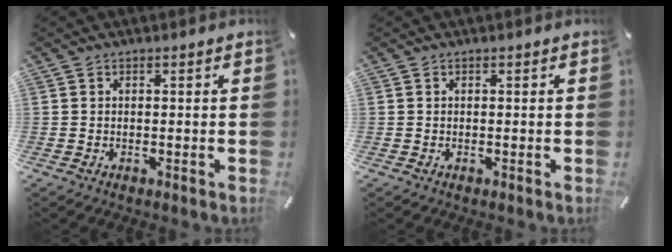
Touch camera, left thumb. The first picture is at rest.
{"total": 0.0}